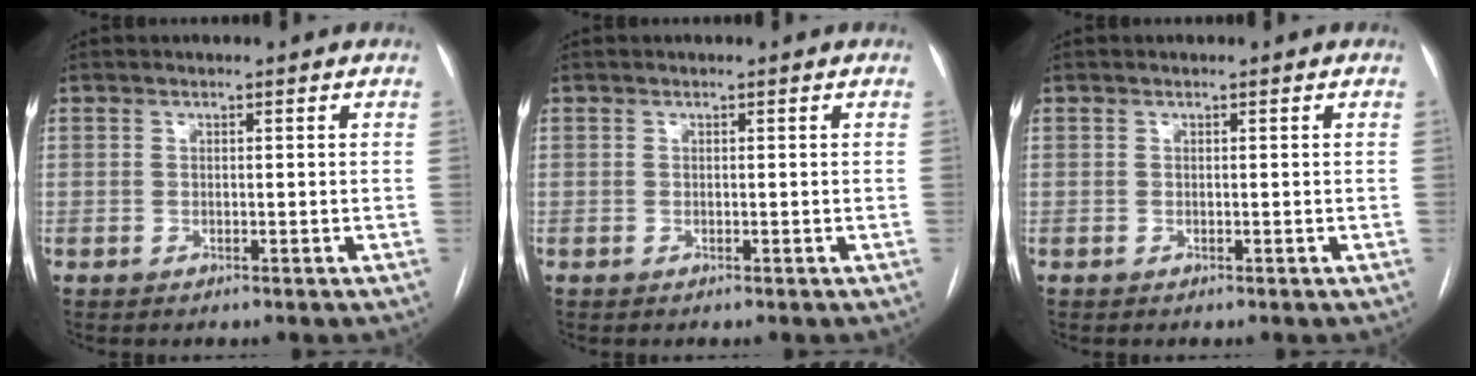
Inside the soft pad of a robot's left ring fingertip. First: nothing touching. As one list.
[{"total": 0.0}, {"total": 0.0}]